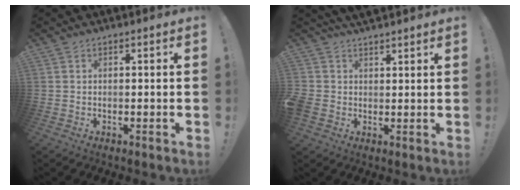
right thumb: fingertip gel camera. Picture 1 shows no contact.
{"total": 4.7, "force": [2.5, 3.6, 1.7], "torque": [-0.034, -0.014, 0.050]}